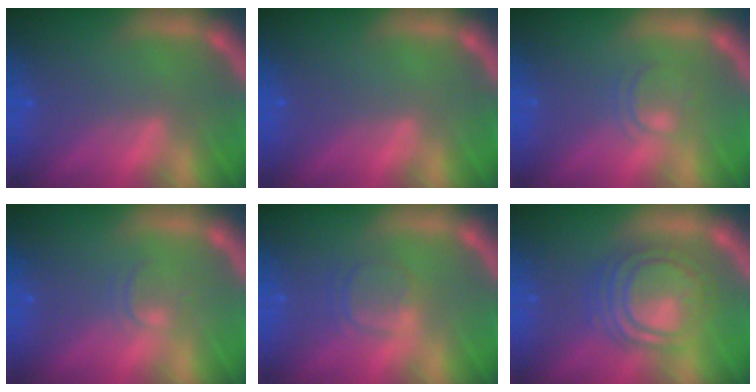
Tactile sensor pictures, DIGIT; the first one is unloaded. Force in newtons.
{"total": 0.0}
{"total": 2.0}
{"total": 1.4}
{"total": 2.4}
{"total": 7.6}